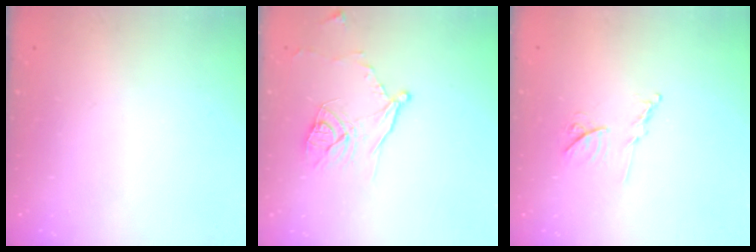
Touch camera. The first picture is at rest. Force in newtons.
{"total": 11.3, "press": 11.0, "slide": 2.3}
{"total": 8.7, "press": 8.7, "slide": 0.4}